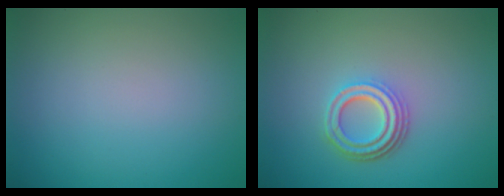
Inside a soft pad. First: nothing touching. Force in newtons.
{"total": 3.9, "press": 3.0, "slide": 2.5}